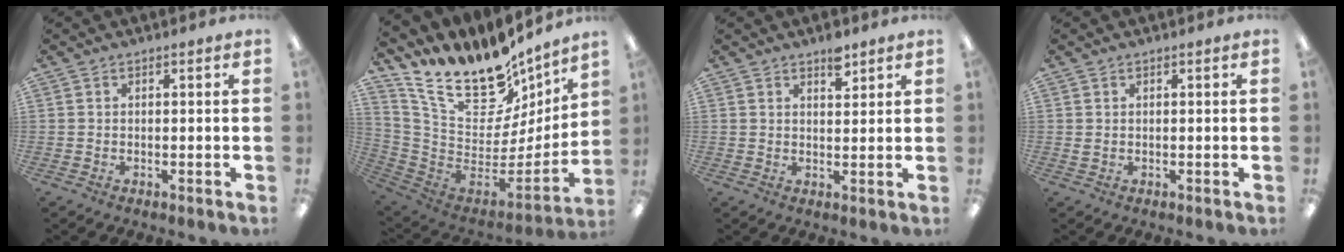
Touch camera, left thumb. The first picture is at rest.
{"total": 19.7, "force": [15.2, 8.7, 8.9], "torque": [-0.154, -0.129, 0.272]}
{"total": 4.7, "force": [3.3, 2.2, 2.5], "torque": [-0.015, -0.022, 0.051]}
{"total": 0.9, "force": [0.3, 0.5, 0.6], "torque": [-0.013, 0.004, 0.005]}